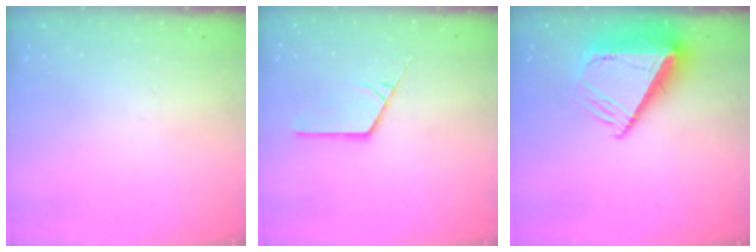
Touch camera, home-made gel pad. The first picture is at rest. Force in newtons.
{"total": 2.6, "press": 2.6, "slide": 0.2}
{"total": 14.6, "press": 14.5, "slide": 1.5}